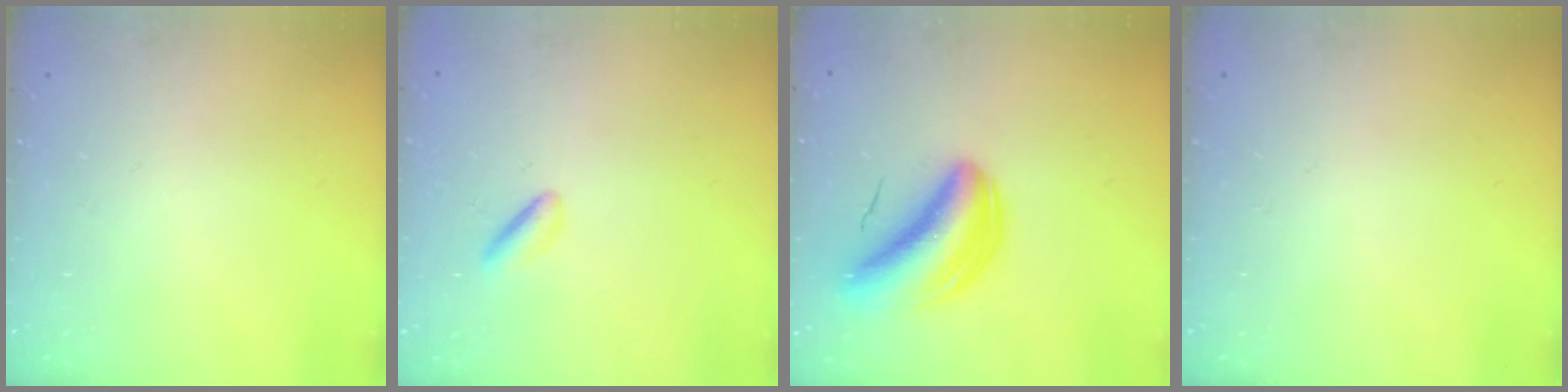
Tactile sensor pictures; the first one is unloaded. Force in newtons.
{"total": 2.1, "press": 1.9, "slide": 0.9}
{"total": 7.0, "press": 6.8, "slide": 1.7}
{"total": 0.0}